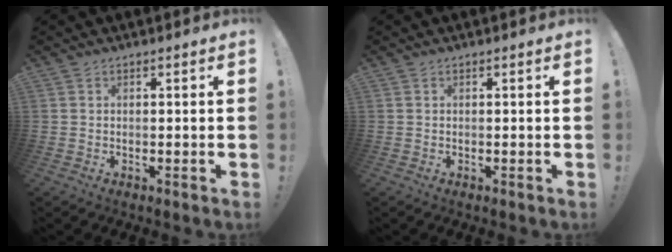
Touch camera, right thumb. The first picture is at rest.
{"total": 0.0}